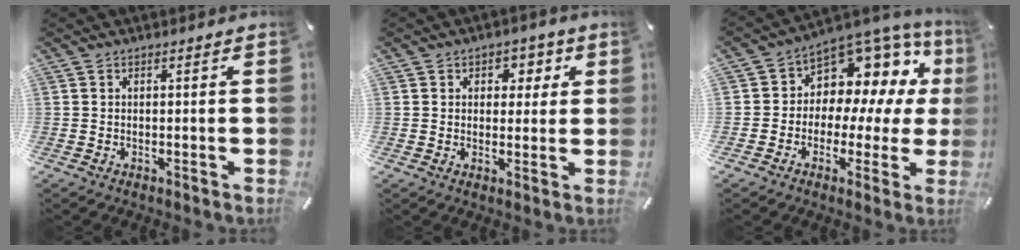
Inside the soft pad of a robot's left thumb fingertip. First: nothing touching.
{"total": 4.3, "force": [1.0, 3.9, 1.6], "torque": [-0.002, -0.003, 0.006]}
{"total": 8.3, "force": [3.7, 6.7, 3.1], "torque": [-0.060, -0.059, 0.071]}